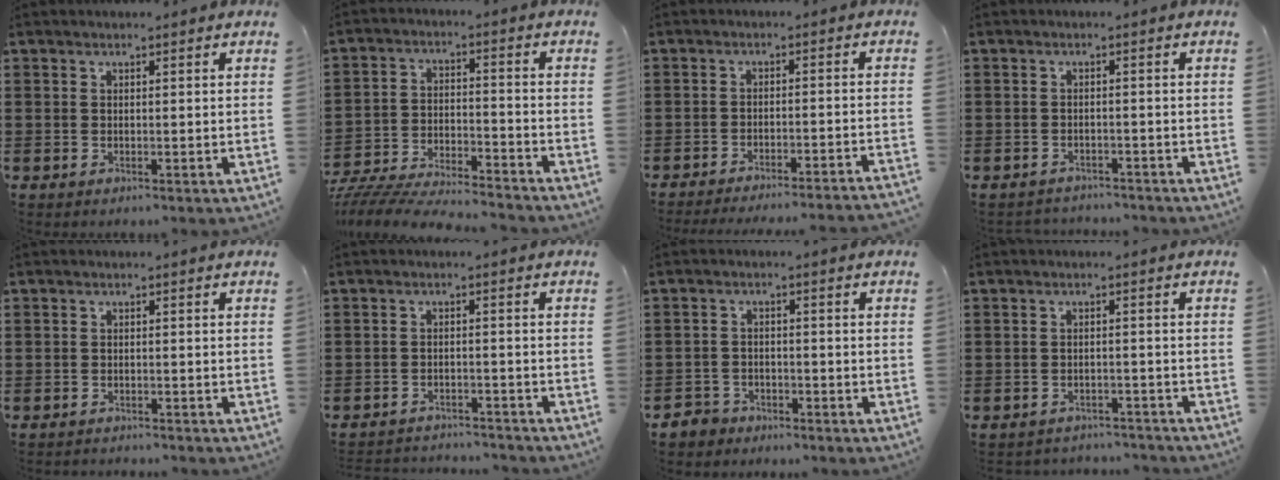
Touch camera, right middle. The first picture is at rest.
{"total": 6.6, "force": [-6.5, 0.4, 1.2], "torque": [-0.035, 0.000, -0.132]}
{"total": 3.2, "force": [-3.2, -0.4, 0.6], "torque": [-0.012, -0.001, -0.067]}
{"total": 1.9, "force": [-1.8, 0.3, -0.3], "torque": [-0.001, 0.001, -0.043]}
{"total": 1.4, "force": [-1.3, 0.2, -0.2], "torque": [0.001, 0.004, -0.031]}
{"total": 2.7, "force": [-2.7, 0.2, 0.0], "torque": [-0.007, 0.000, -0.058]}
{"total": 3.2, "force": [-3.0, 1.1, -0.3], "torque": [-0.012, -0.002, -0.068]}
{"total": 2.3, "force": [-2.3, 0.3, -0.1], "torque": [-0.005, 0.000, -0.050]}